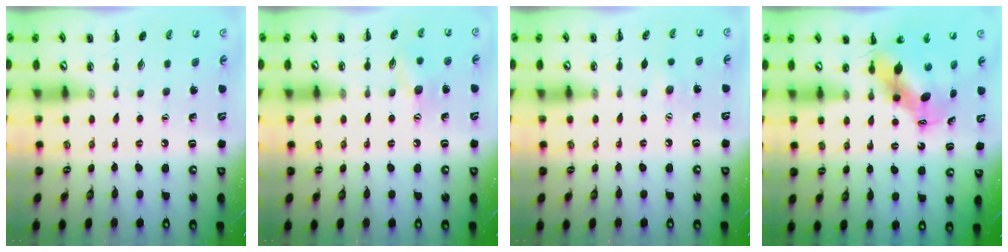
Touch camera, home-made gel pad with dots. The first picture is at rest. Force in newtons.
{"total": 8.2, "press": 8.1, "slide": 1.3}
{"total": 3.5, "press": 3.4, "slide": 0.9}
{"total": 7.6, "press": 7.4, "slide": 1.9}